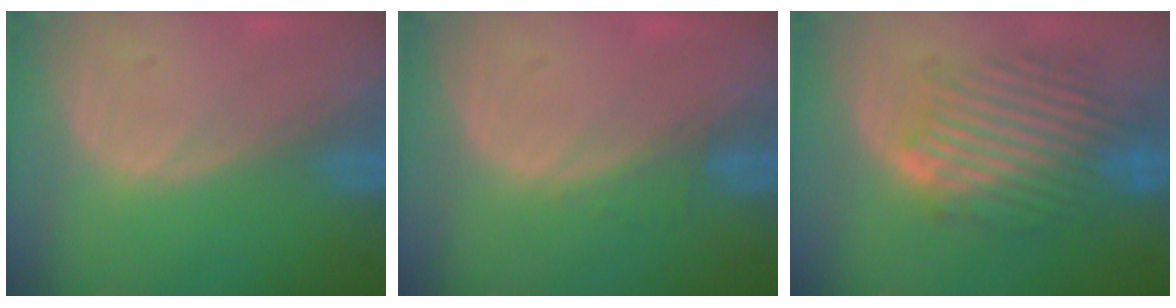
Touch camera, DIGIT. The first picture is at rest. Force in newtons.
{"total": 1.2, "press": 1.1, "slide": 0.4}
{"total": 9.0, "press": 8.8, "slide": 1.8}